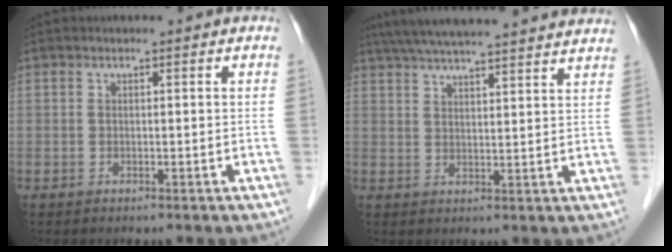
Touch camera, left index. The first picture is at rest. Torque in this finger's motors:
{"motor_torque": [-0.22, -0.52, 0.58, 0.14]}